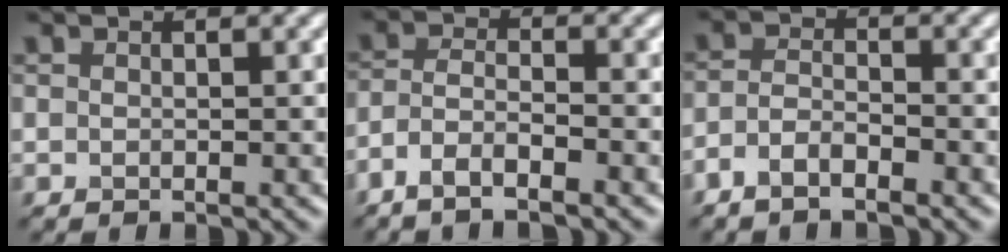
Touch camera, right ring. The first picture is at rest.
{"total": 3.9, "force": [-2.8, 0.9, 2.5], "torque": [-0.051, 0.000, -0.061]}
{"total": 2.6, "force": [-1.9, 0.8, 1.6], "torque": [-0.035, 0.001, -0.043]}